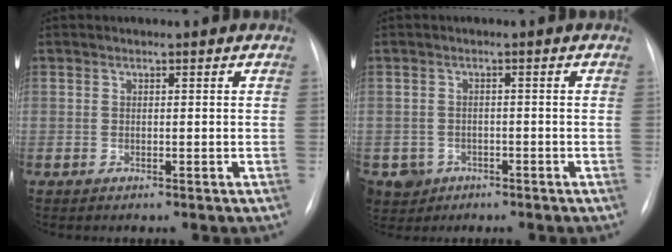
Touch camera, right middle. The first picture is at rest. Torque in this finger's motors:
{"motor_torque": [0.10, -0.10, 0.09, 0.03]}